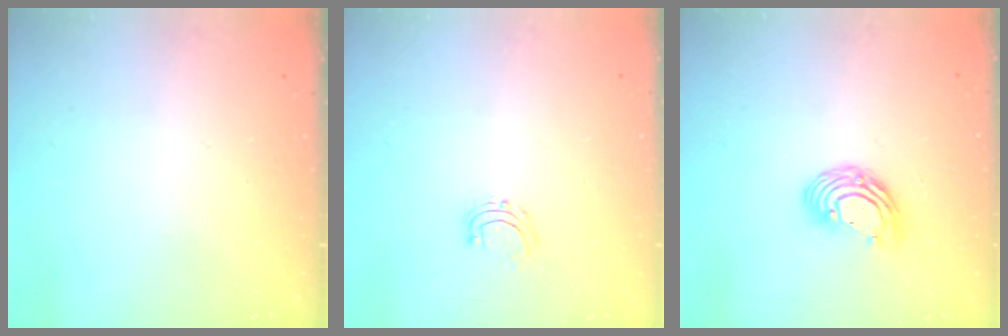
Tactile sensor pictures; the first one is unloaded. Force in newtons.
{"total": 5.9, "press": 5.9, "slide": 0.5}
{"total": 9.2, "press": 9.2, "slide": 0.6}